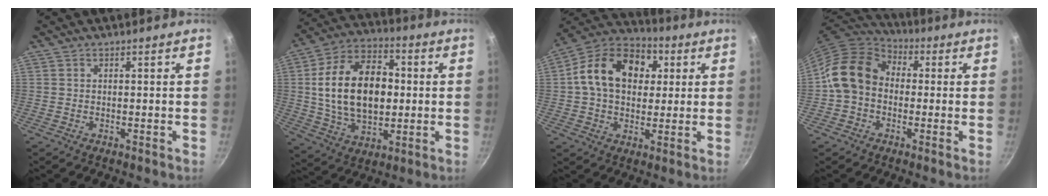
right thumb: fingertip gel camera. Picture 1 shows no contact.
{"total": 20.2, "force": [1.1, 13.0, 15.4], "torque": [-0.239, 0.016, 0.018]}
{"total": 17.3, "force": [3.5, 12.6, 11.3], "torque": [-0.165, 0.022, 0.040]}
{"total": 11.8, "force": [-0.5, 9.4, 7.1], "torque": [-0.107, 0.035, -0.031]}